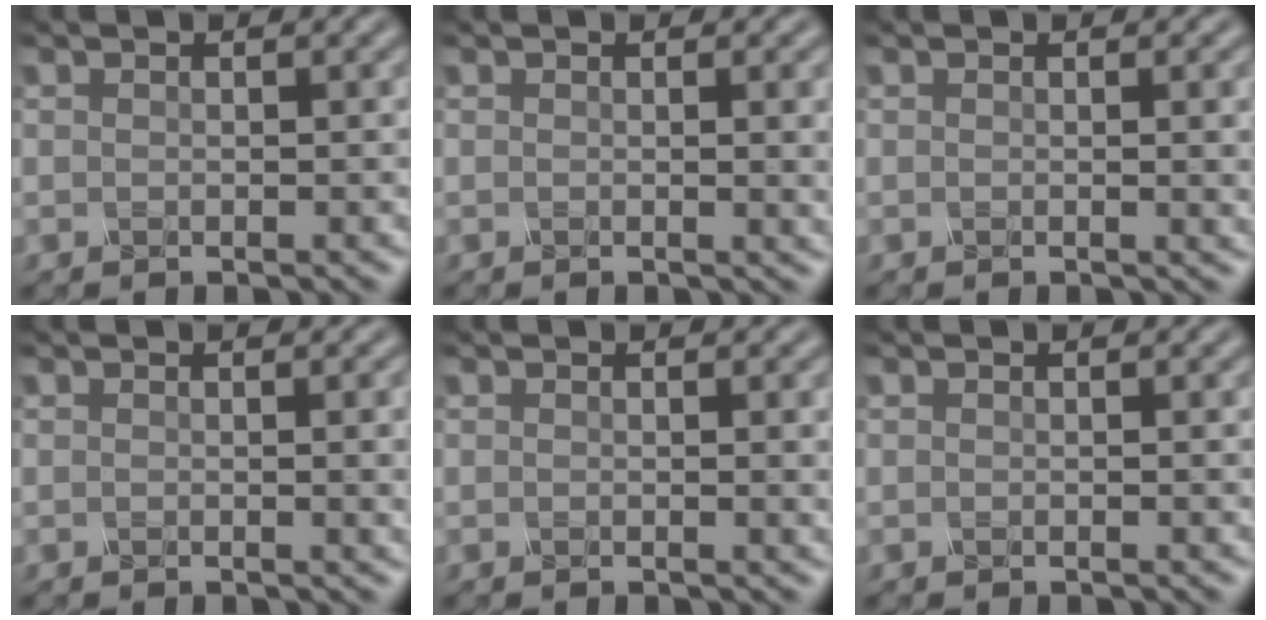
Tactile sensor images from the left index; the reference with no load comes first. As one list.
[{"total": 3.4, "force": [0.3, 1.2, 3.2], "torque": [-0.026, 0.003, 0.003]}, {"total": 3.1, "force": [0.3, 1.1, 2.9], "torque": [-0.022, 0.003, 0.001]}, {"total": 3.3, "force": [0.2, 1.2, 3.1], "torque": [-0.024, 0.006, 0.000]}, {"total": 2.2, "force": [0.3, 0.8, 2.0], "torque": [-0.015, 0.002, 0.000]}, {"total": 0.6, "force": [0.0, 0.3, 0.5], "torque": [0.000, 0.001, -0.002]}]